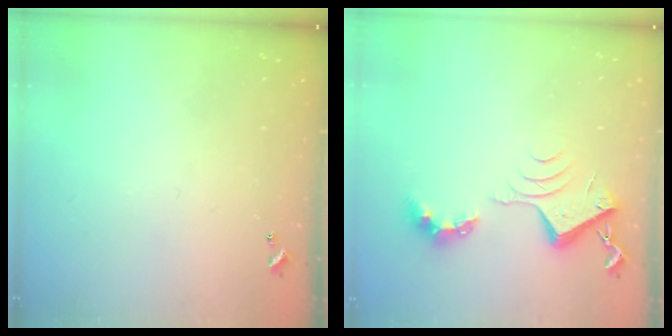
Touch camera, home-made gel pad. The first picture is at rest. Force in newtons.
{"total": 8.9, "press": 8.8, "slide": 1.1}